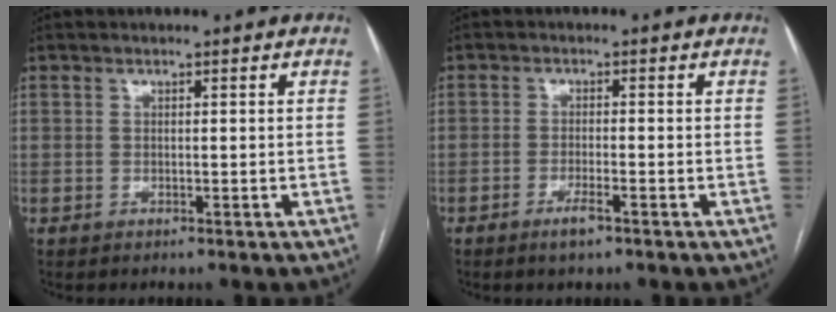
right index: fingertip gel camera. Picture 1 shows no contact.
{"total": 2.8, "force": [-1.8, 0.3, 2.1], "torque": [-0.040, -0.002, -0.032]}